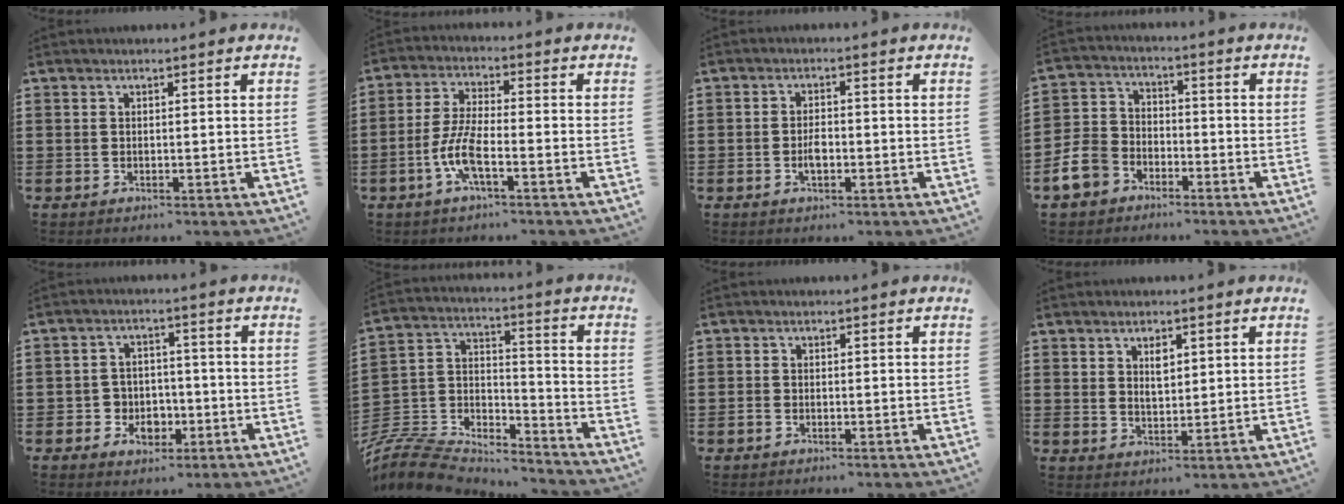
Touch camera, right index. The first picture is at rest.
{"total": 6.7, "force": [-3.0, 1.7, 5.8], "torque": [-0.145, -0.015, -0.064]}
{"total": 2.6, "force": [-0.7, 1.2, 2.2], "torque": [-0.041, 0.002, -0.012]}
{"total": 6.7, "force": [-4.4, 4.6, 2.1], "torque": [-0.084, 0.011, -0.097]}
{"total": 4.3, "force": [-1.3, 3.9, 1.2], "torque": [-0.035, 0.010, -0.027]}
{"total": 8.7, "force": [-8.1, 2.6, 1.8], "torque": [-0.063, 0.000, -0.167]}
{"total": 1.0, "force": [-0.7, 0.7, 0.2], "torque": [-0.006, 0.001, -0.015]}
{"total": 2.8, "force": [1.2, 1.5, 2.1], "torque": [-0.037, 0.001, 0.020]}